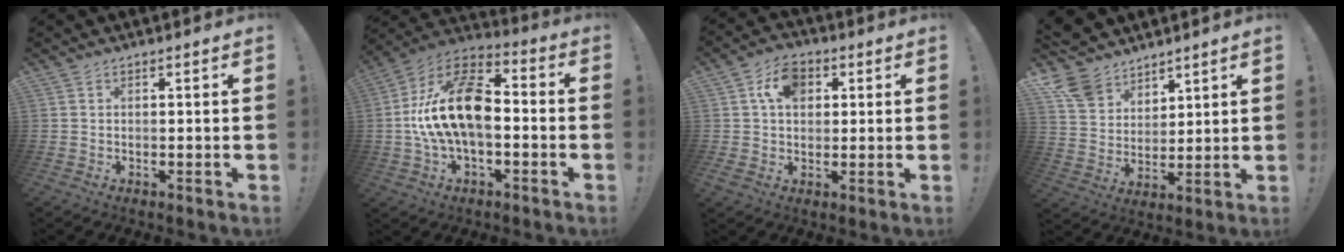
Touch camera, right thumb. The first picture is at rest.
{"total": 19.3, "force": [-0.7, 11.0, 15.9], "torque": [-0.284, 0.021, -0.008]}
{"total": 10.1, "force": [3.2, 7.4, 6.1], "torque": [-0.095, 0.007, 0.061]}
{"total": 12.1, "force": [9.4, 7.1, 3.0], "torque": [-0.061, -0.061, 0.186]}